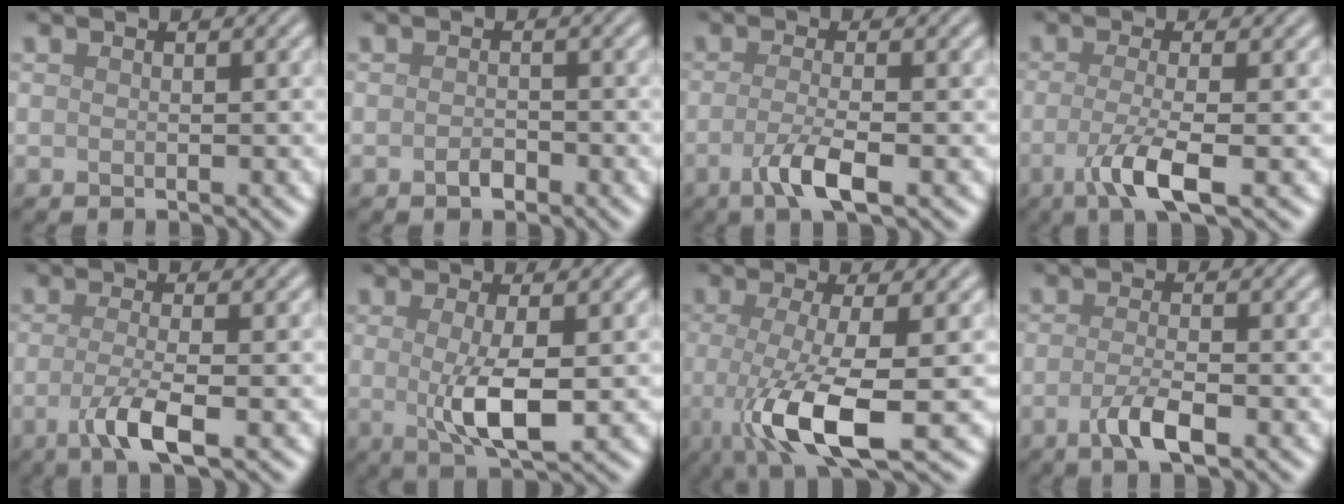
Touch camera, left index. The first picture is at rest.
{"total": 1.2, "force": [-0.6, 0.7, 0.7], "torque": [-0.012, 0.000, -0.012]}
{"total": 3.5, "force": [-1.3, 0.8, 3.1], "torque": [-0.061, 0.000, -0.032]}
{"total": 4.4, "force": [-1.4, 1.0, 4.1], "torque": [-0.076, -0.006, -0.035]}
{"total": 3.9, "force": [-1.3, 0.9, 3.5], "torque": [-0.069, -0.004, -0.032]}
{"total": 4.6, "force": [0.0, 1.1, 4.5], "torque": [-0.087, -0.006, 0.001]}
{"total": 7.8, "force": [-2.1, 1.9, 7.2], "torque": [-0.131, -0.013, -0.047]}
{"total": 3.0, "force": [-1.4, 0.8, 2.5], "torque": [-0.051, 0.001, -0.030]}